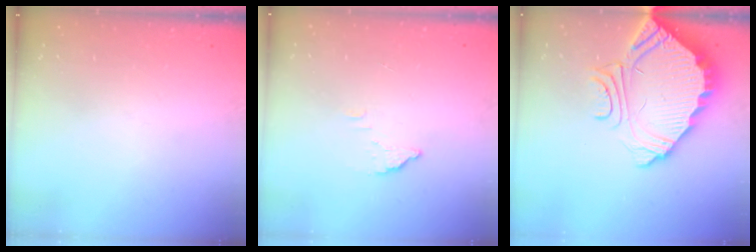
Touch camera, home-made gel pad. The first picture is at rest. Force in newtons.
{"total": 2.8, "press": 2.8, "slide": 0.1}
{"total": 9.7, "press": 9.7, "slide": 0.7}